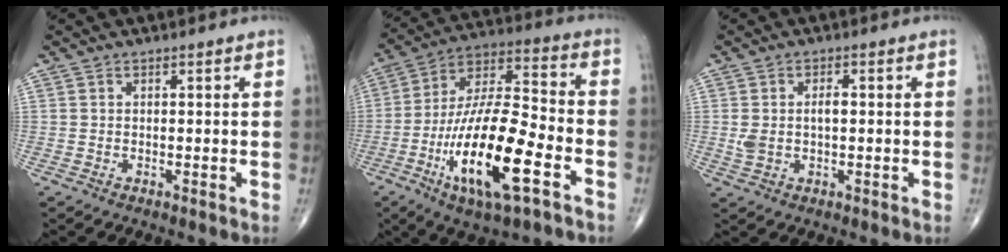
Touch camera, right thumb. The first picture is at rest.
{"total": 21.4, "force": [-8.3, 6.4, 18.7], "torque": [-0.363, 0.038, -0.142]}
{"total": 4.5, "force": [0.1, 2.5, 3.7], "torque": [-0.081, 0.010, 0.005]}